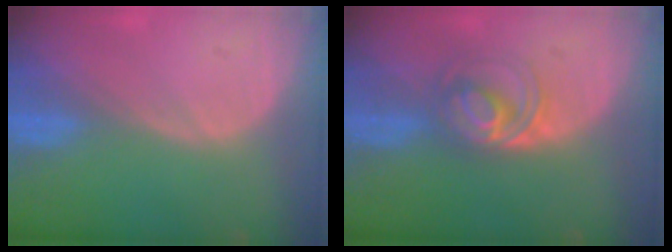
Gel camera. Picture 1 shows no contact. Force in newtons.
{"total": 5.9, "press": 5.5, "slide": 2.1}